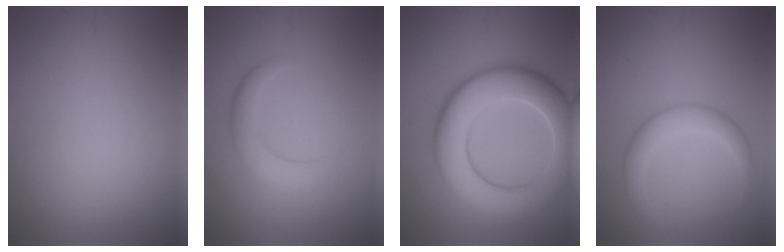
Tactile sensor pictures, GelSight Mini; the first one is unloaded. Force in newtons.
{"total": 2.4, "press": 2.4, "slide": 0.0}
{"total": 10.3, "press": 10.3, "slide": 0.5}
{"total": 3.0, "press": 3.0, "slide": 0.1}